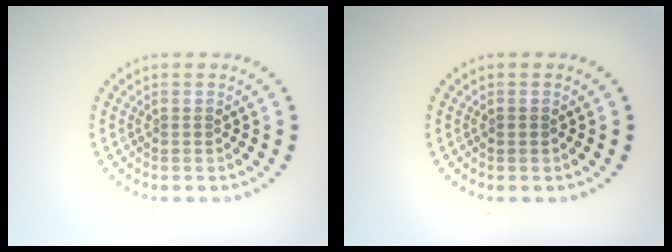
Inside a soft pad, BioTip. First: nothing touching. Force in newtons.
{"total": 0.6, "press": 0.6, "slide": 0.1}